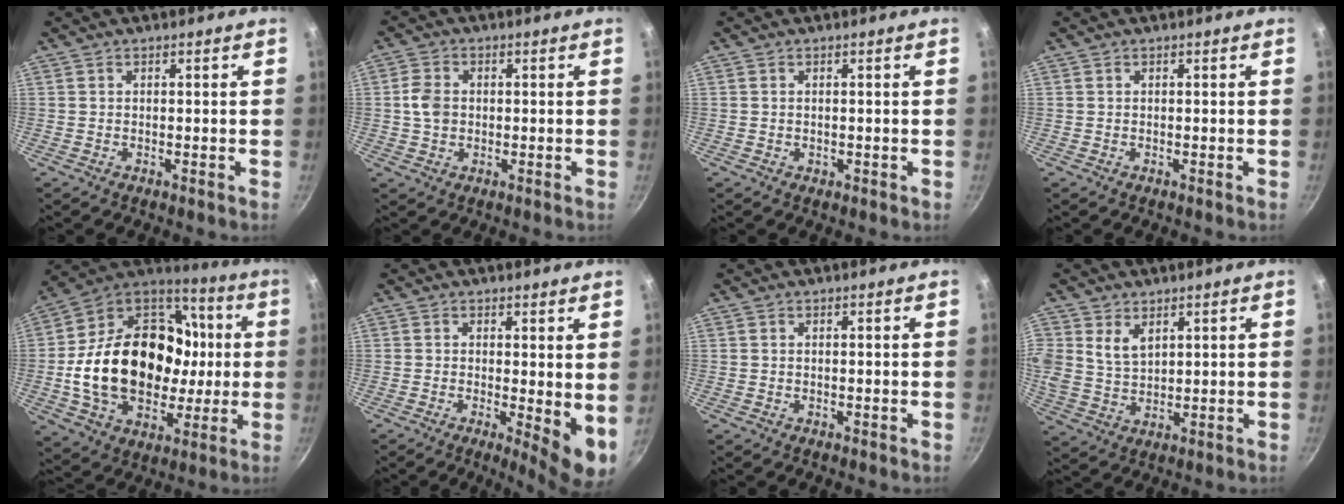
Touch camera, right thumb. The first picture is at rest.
{"total": 4.4, "force": [-0.1, 3.4, 2.7], "torque": [-0.049, 0.007, -0.005]}
{"total": 0.7, "force": [0.0, 0.5, 0.4], "torque": [-0.002, 0.001, 0.000]}
{"total": 0.0}
{"total": 30.3, "force": [-0.5, 22.2, 20.7], "torque": [-0.338, 0.042, 0.000]}
{"total": 7.5, "force": [-0.1, 2.3, 7.2], "torque": [-0.093, -0.019, 0.000]}
{"total": 0.0}
{"total": 5.9, "force": [2.8, 4.0, 3.4], "torque": [-0.062, -0.014, 0.058]}